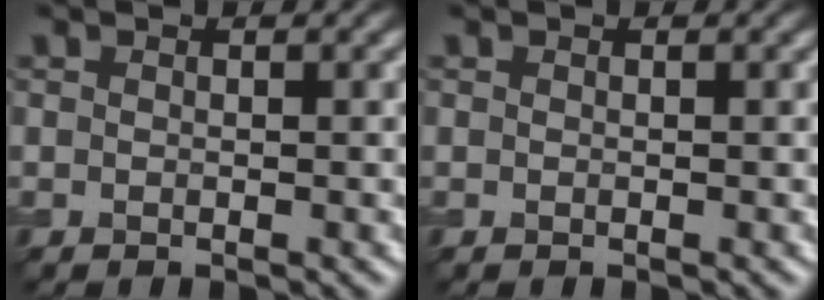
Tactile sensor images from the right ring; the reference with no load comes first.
{"total": 0.0}